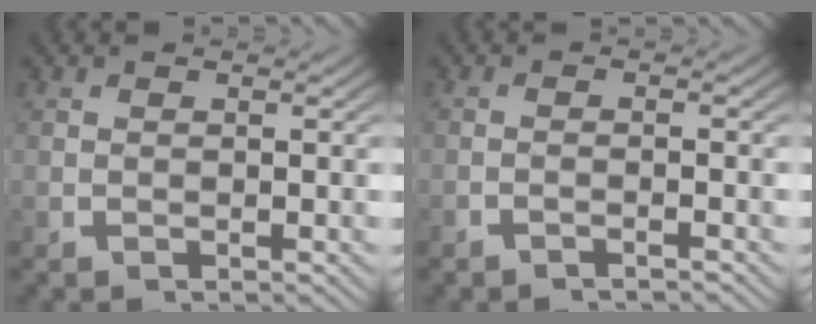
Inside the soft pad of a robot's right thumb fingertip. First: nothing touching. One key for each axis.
{"total": 1.4, "fx": -1.2, "fy": -0.1, "fz": 0.8, "tx": -0.015, "ty": 0.006, "tz": -0.026}